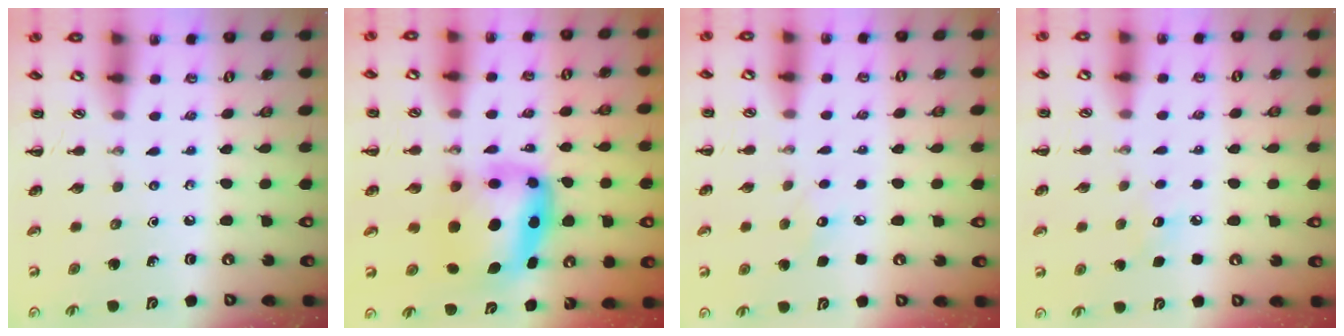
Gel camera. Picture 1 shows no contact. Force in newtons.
{"total": 7.1, "press": 6.9, "slide": 1.9}
{"total": 4.9, "press": 4.8, "slide": 1.1}
{"total": 4.4, "press": 4.2, "slide": 1.1}